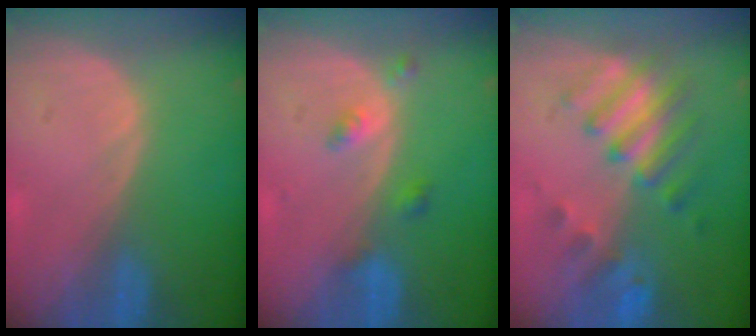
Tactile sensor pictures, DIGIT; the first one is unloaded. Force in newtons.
{"total": 2.9, "press": 2.9, "slide": 0.2}
{"total": 7.4, "press": 7.3, "slide": 1.3}